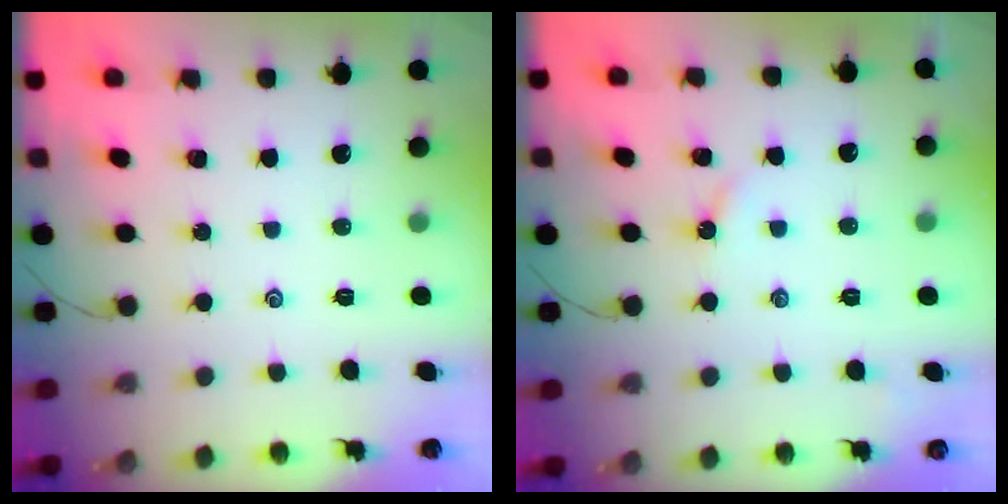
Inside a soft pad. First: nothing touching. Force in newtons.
{"total": 2.0, "press": 2.0, "slide": 0.3}